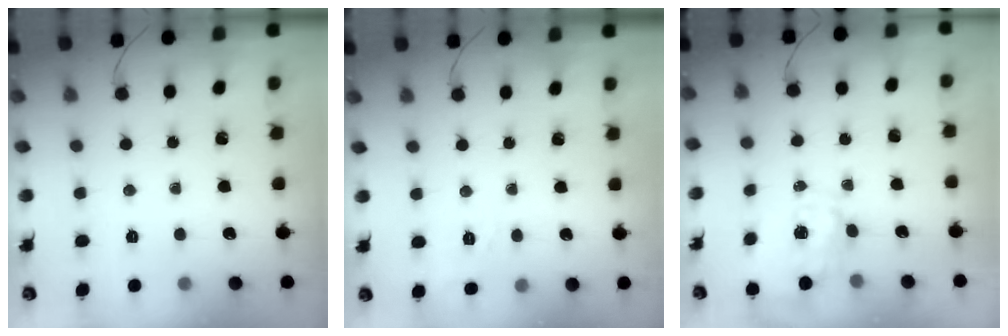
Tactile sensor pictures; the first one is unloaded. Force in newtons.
{"total": 7.6, "press": 7.5, "slide": 1.4}
{"total": 7.0, "press": 7.0, "slide": 0.6}